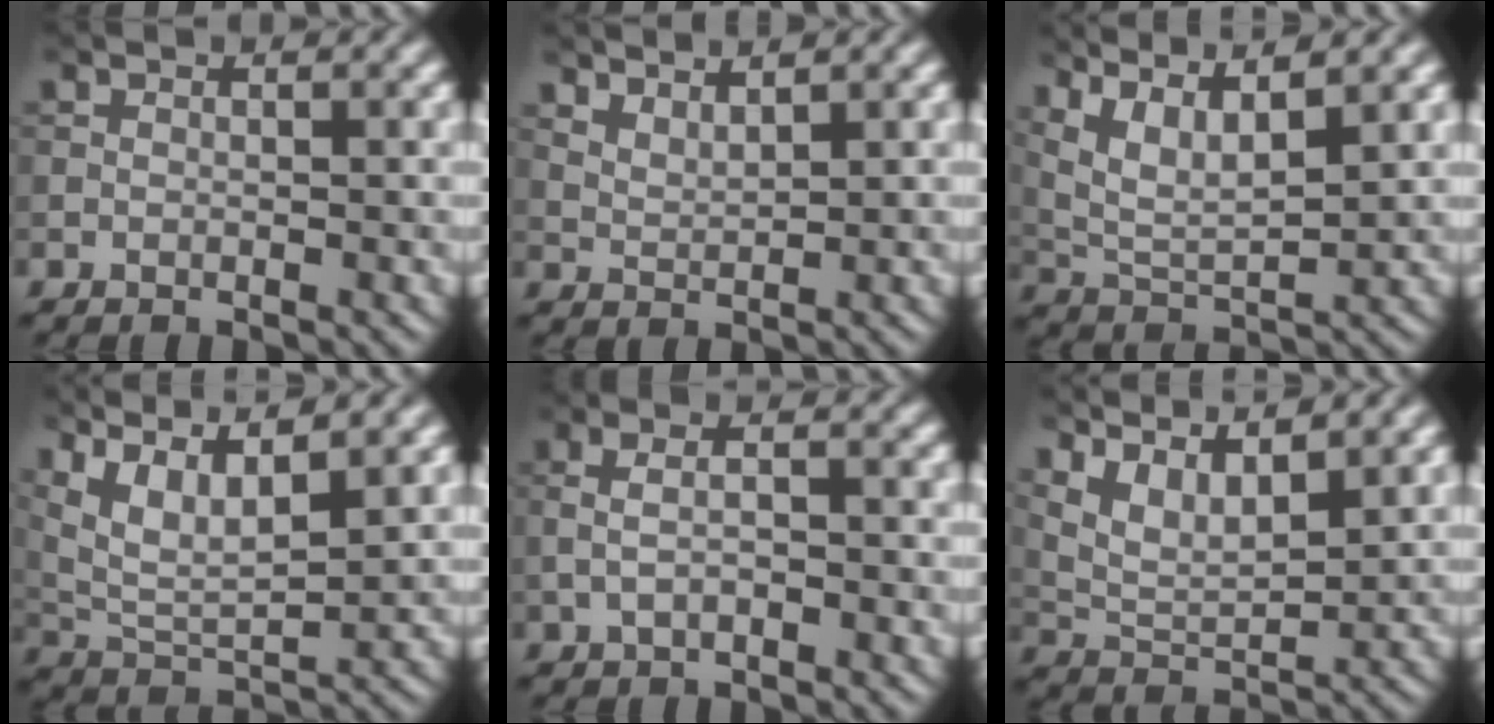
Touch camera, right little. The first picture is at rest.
{"total": 2.3, "force": [2.1, 0.4, 0.9], "torque": [-0.021, -0.002, 0.044]}
{"total": 6.7, "force": [4.2, 2.0, 4.8], "torque": [-0.094, 0.013, 0.072]}
{"total": 8.7, "force": [5.3, 2.9, 6.2], "torque": [-0.133, 0.020, 0.084]}
{"total": 2.6, "force": [-0.5, 1.1, 2.3], "torque": [-0.054, 0.002, -0.009]}
{"total": 5.6, "force": [3.9, 1.9, 3.5], "torque": [-0.079, 0.001, 0.076]}